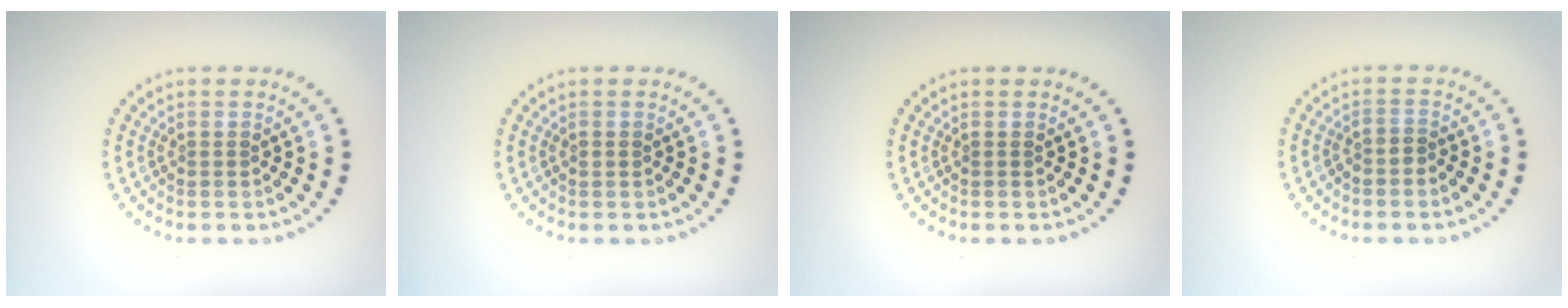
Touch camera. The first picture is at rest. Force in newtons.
{"total": 0.6, "press": 0.6, "slide": 0.1}
{"total": 0.0}
{"total": 1.0, "press": 0.6, "slide": 0.8}